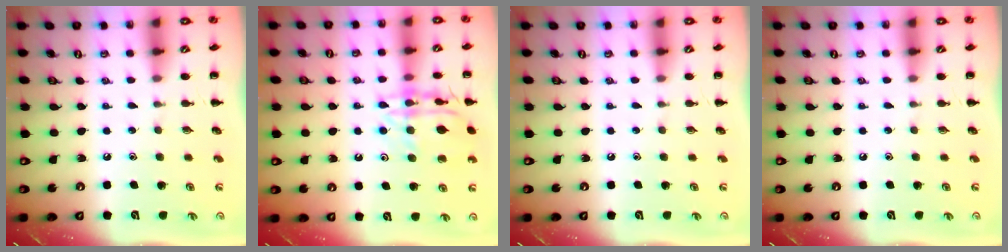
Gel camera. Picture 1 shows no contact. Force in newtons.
{"total": 14.3, "press": 14.2, "slide": 1.3}
{"total": 0.0}
{"total": 0.0}